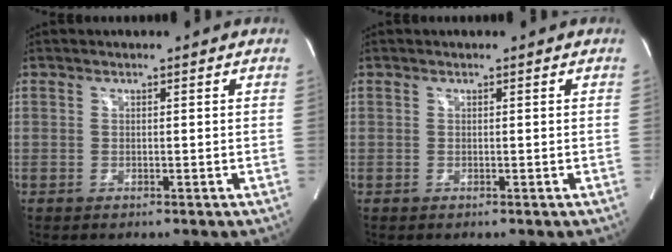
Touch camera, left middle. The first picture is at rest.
{"total": 0.0}